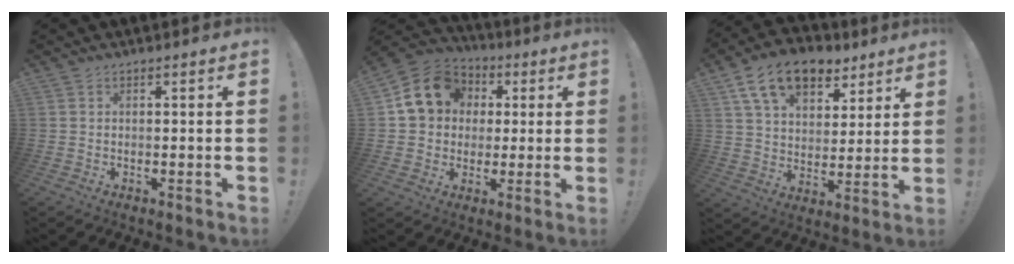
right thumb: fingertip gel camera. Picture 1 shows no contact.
{"total": 14.6, "force": [3.8, 12.4, 6.6], "torque": [-0.085, 0.000, 0.079]}
{"total": 16.2, "force": [9.6, 9.7, 8.8], "torque": [-0.142, -0.048, 0.178]}